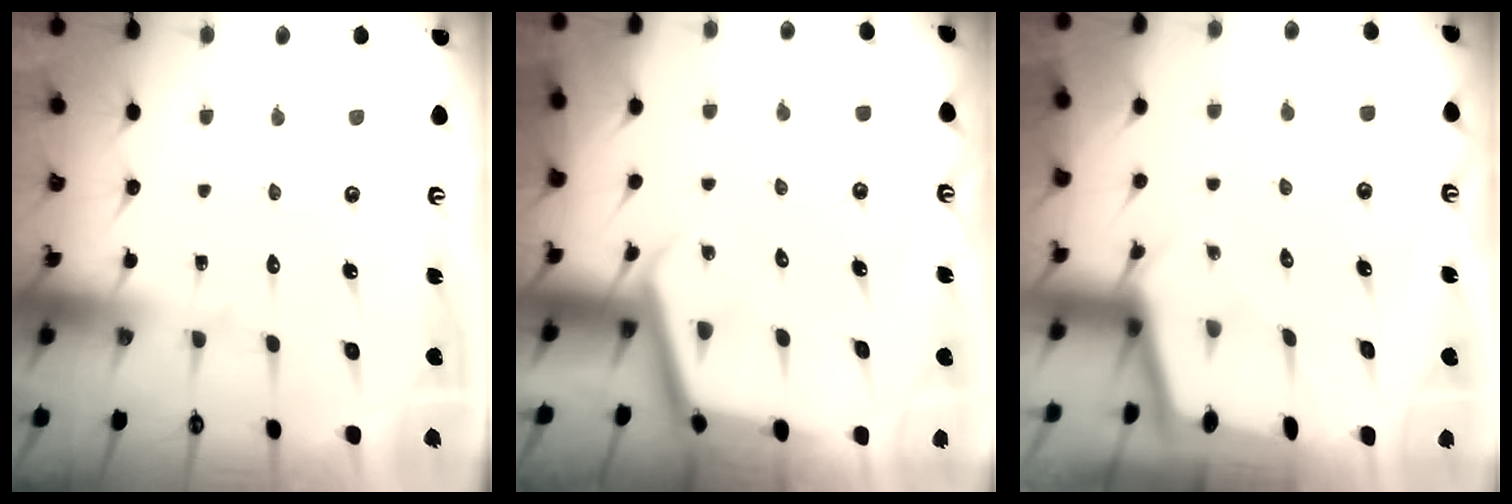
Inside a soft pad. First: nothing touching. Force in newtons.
{"total": 3.4, "press": 3.4, "slide": 0.2}
{"total": 1.7, "press": 1.6, "slide": 0.2}